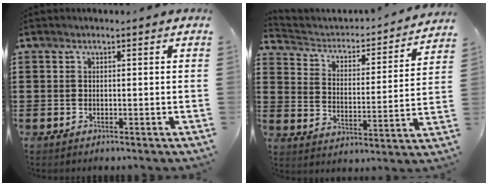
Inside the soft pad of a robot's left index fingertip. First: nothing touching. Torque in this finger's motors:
{"motor_torque": [0.27, 0.33, -0.07, 0.01]}